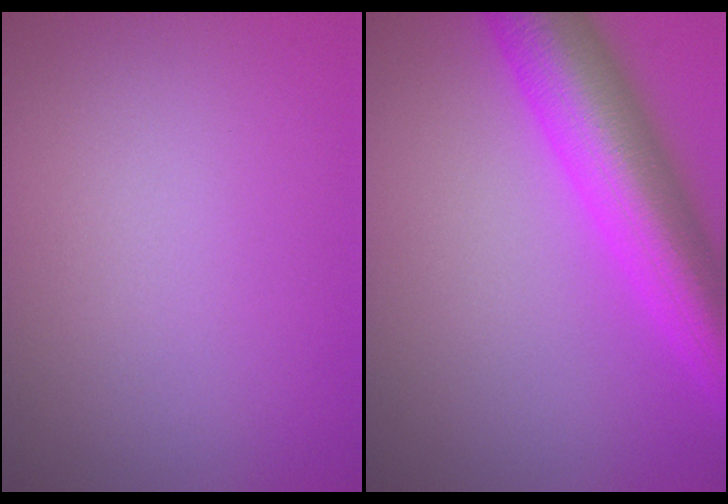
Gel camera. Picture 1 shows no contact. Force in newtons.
{"total": 9.6, "press": 9.6, "slide": 0.3}